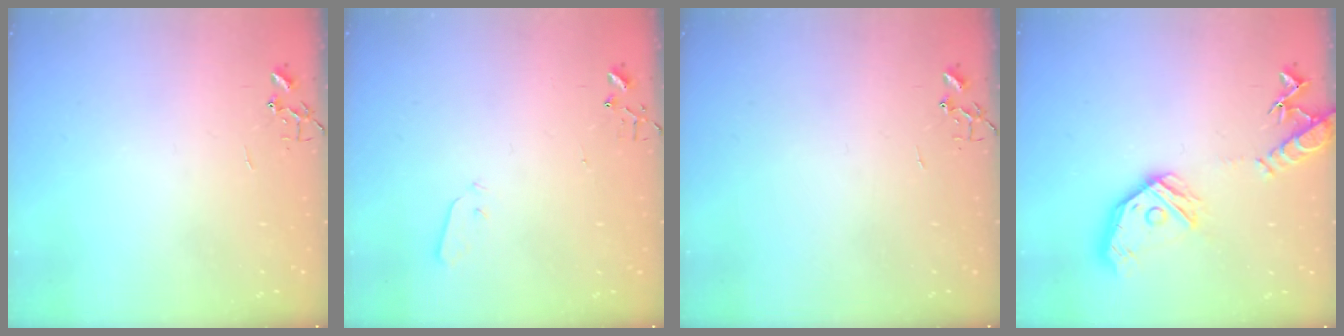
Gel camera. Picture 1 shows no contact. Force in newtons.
{"total": 2.9, "press": 2.8, "slide": 0.8}
{"total": 0.0}
{"total": 17.1, "press": 16.9, "slide": 2.2}